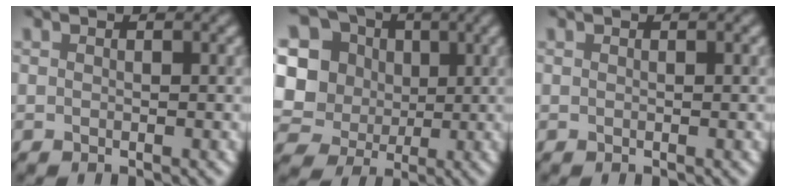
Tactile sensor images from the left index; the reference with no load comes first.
{"total": 15.6, "force": [3.2, 14.2, 5.7], "torque": [-0.181, 0.020, 0.048]}
{"total": 0.0}